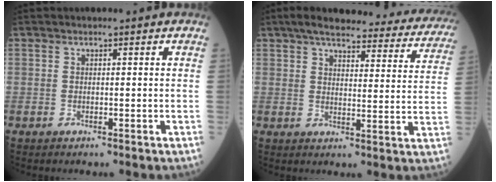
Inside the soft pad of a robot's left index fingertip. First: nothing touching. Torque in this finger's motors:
{"motor_torque": [0.98, -1.16, 0.09, 0.05]}